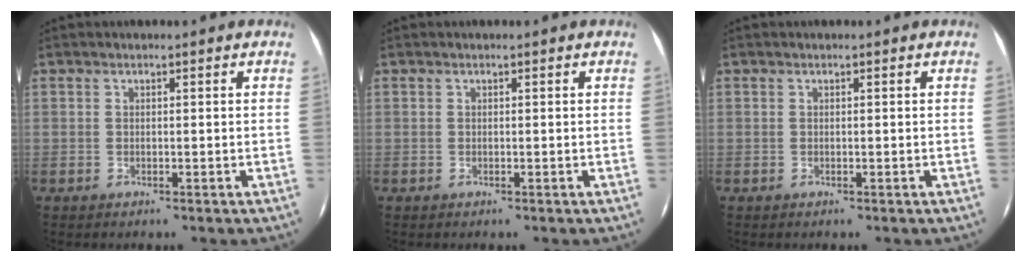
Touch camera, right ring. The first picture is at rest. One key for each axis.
{"total": 0.0}
{"total": 0.0}